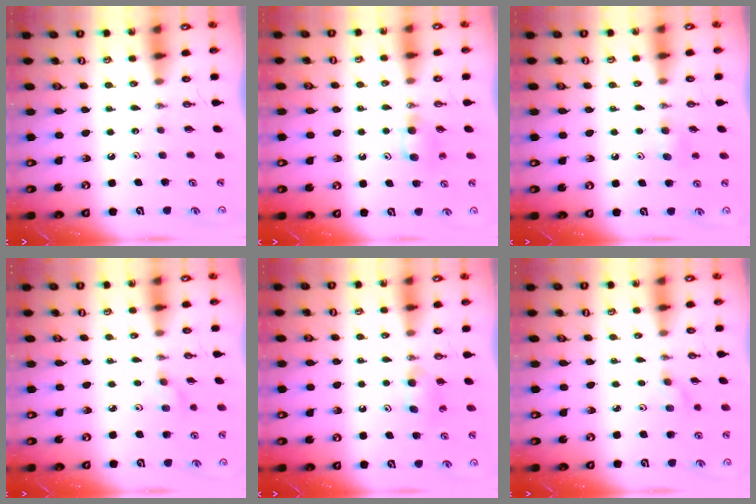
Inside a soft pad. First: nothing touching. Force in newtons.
{"total": 4.4, "press": 4.4, "slide": 0.7}
{"total": 5.3, "press": 4.4, "slide": 2.9}
{"total": 2.6, "press": 2.1, "slide": 1.5}
{"total": 5.9, "press": 4.7, "slide": 3.6}
{"total": 2.6, "press": 2.1, "slide": 1.5}